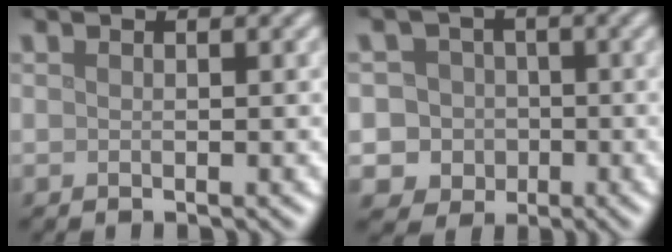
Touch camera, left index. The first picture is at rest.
{"total": 6.1, "force": [-1.0, 5.8, 1.4], "torque": [-0.003, 0.020, -0.052]}